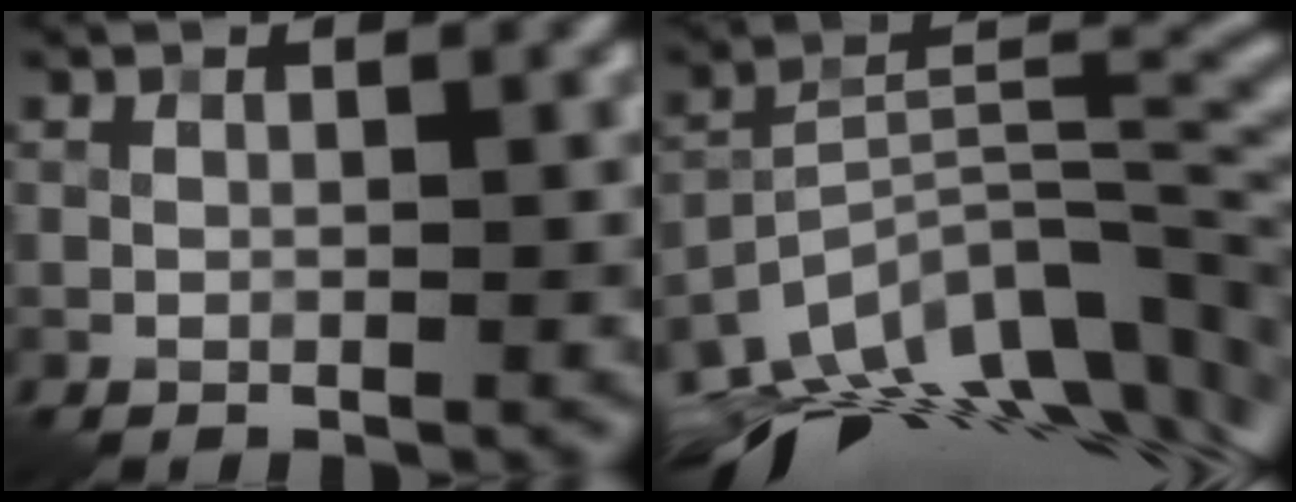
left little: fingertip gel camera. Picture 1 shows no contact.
{"total": 14.8, "force": [-10.3, 5.8, 8.9], "torque": [-0.178, -0.001, -0.164]}